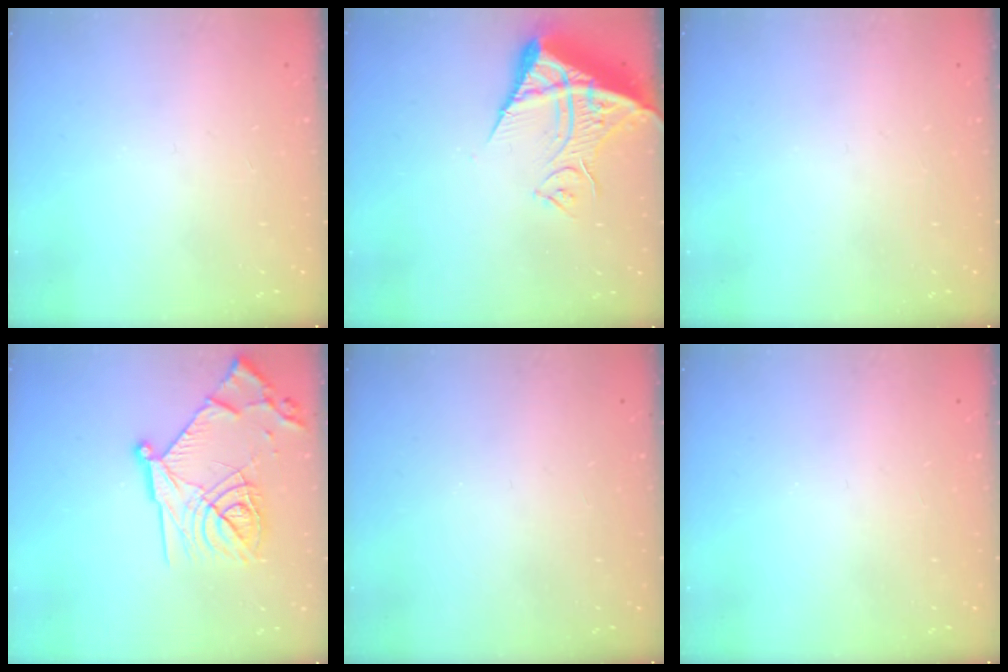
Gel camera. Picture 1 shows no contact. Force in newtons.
{"total": 13.0, "press": 12.9, "slide": 1.8}
{"total": 0.0}
{"total": 21.2, "press": 21.2, "slide": 1.8}
{"total": 0.0}
{"total": 0.0}